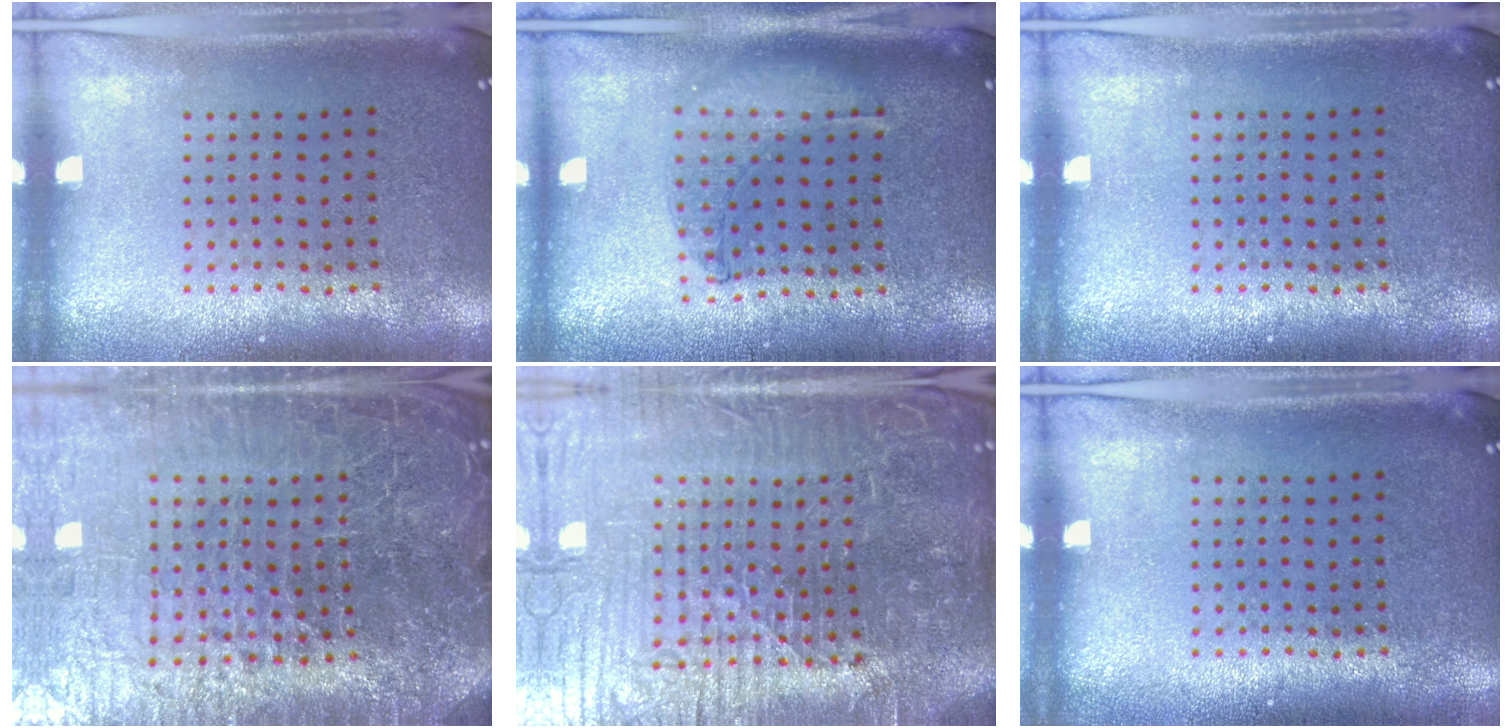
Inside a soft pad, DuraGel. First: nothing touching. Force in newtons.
{"total": 1.0, "press": 1.0, "slide": 0.2}
{"total": 0.0}
{"total": 7.8, "press": 6.7, "slide": 3.9}
{"total": 7.9, "press": 7.0, "slide": 3.6}
{"total": 0.0}